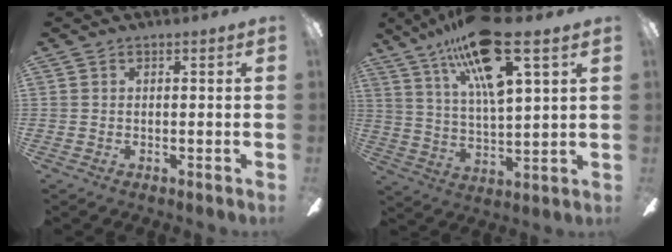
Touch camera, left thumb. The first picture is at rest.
{"total": 18.3, "force": [11.6, 4.5, 13.4], "torque": [-0.236, -0.050, 0.190]}